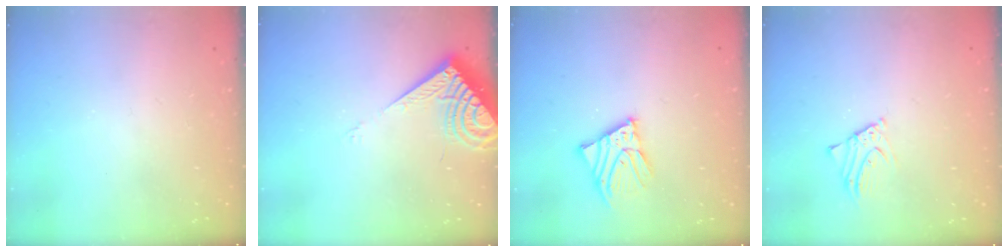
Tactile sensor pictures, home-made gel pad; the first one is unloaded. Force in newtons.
{"total": 8.1, "press": 8.0, "slide": 1.2}
{"total": 7.4, "press": 7.4, "slide": 0.8}
{"total": 1.8, "press": 1.8, "slide": 0.2}